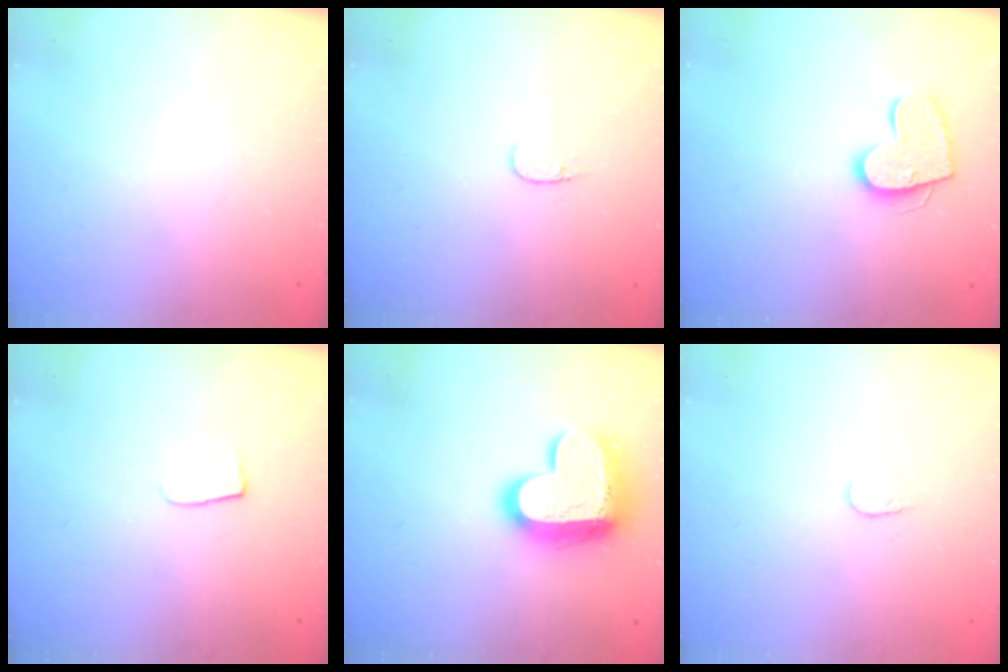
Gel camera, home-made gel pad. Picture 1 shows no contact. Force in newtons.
{"total": 3.4, "press": 3.4, "slide": 0.4}
{"total": 12.4, "press": 12.4, "slide": 0.7}
{"total": 4.2, "press": 4.1, "slide": 0.5}
{"total": 16.3, "press": 16.3, "slide": 1.0}
{"total": 3.7, "press": 3.7, "slide": 0.3}